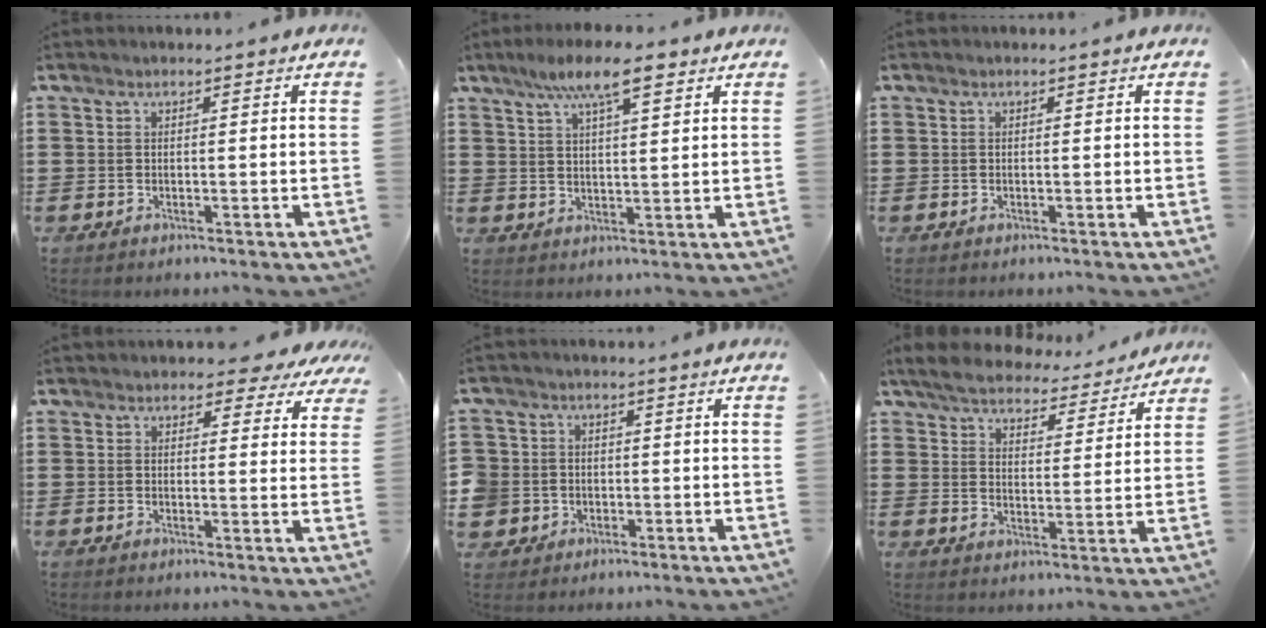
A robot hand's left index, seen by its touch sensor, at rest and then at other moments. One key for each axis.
{"total": 8.2, "fx": 5.4, "fy": 1.8, "fz": 5.9, "tx": -0.111, "ty": -0.004, "tz": 0.091}
{"total": 0.0}
{"total": 3.5, "fx": 3.0, "fy": 1.5, "fz": 1.2, "tx": -0.019, "ty": -0.007, "tz": 0.050}
{"total": 3.8, "fx": -0.6, "fy": 3.8, "fz": 0.1, "tx": -0.036, "ty": 0.004, "tz": -0.020}
{"total": 5.8, "fx": 5.5, "fy": 0.8, "fz": 1.3, "tx": -0.054, "ty": -0.033, "tz": 0.096}